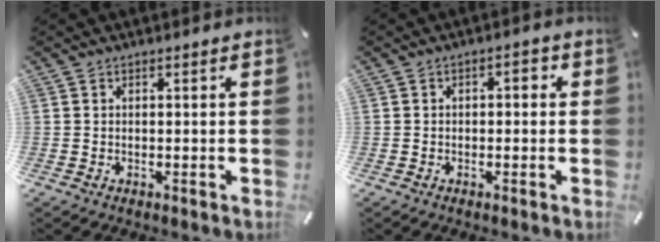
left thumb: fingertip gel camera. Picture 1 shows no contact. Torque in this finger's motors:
{"motor_torque": [0.09, 0.04, 0.15, 0.14, 0.00]}